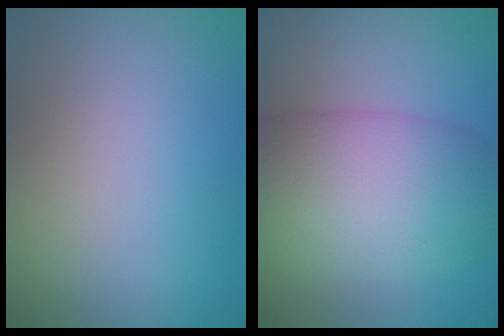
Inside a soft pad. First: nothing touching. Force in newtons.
{"total": 9.0, "press": 8.9, "slide": 0.3}